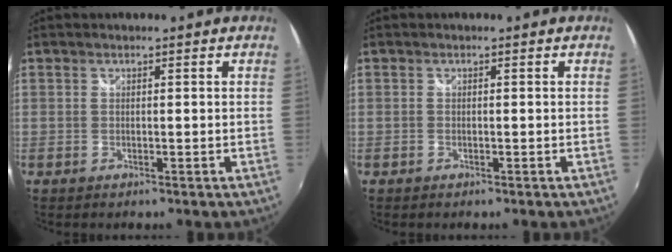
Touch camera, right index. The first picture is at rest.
{"total": 0.0}